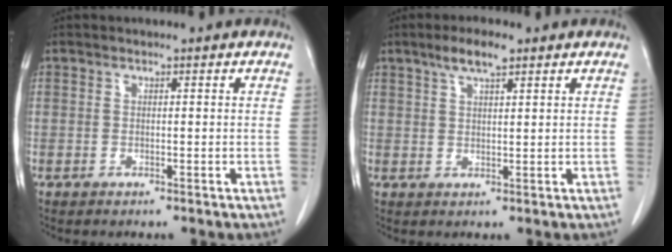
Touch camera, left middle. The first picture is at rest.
{"total": 4.5, "force": [3.0, 0.9, 3.2], "torque": [-0.068, 0.007, 0.054]}